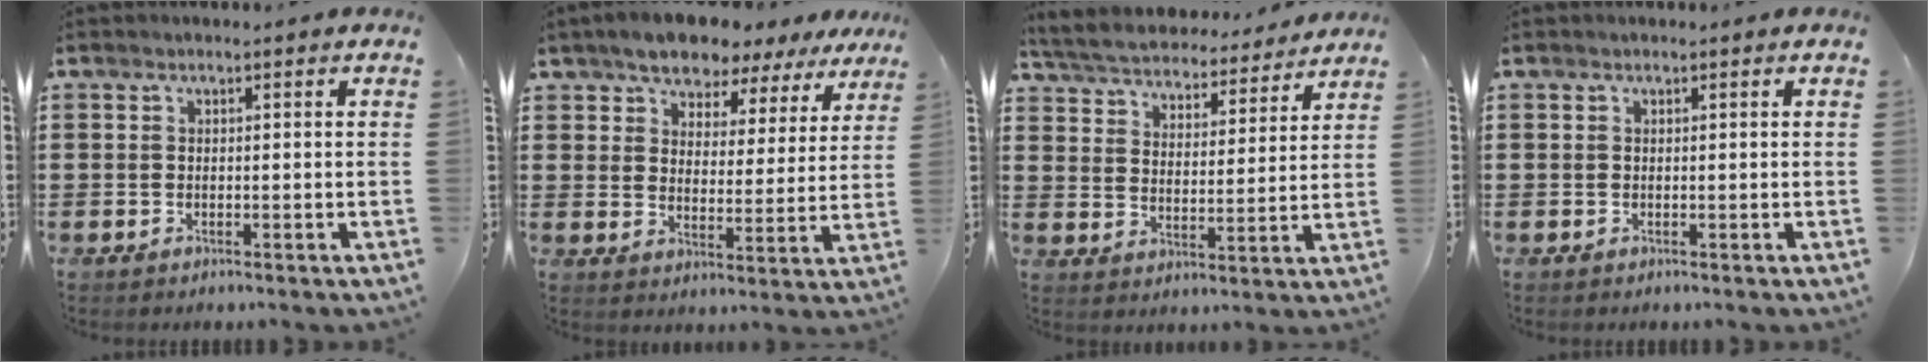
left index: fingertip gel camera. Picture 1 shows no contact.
{"total": 6.2, "force": [5.9, 1.5, 0.8], "torque": [-0.049, -0.028, 0.106]}
{"total": 5.2, "force": [5.1, 0.2, 0.5], "torque": [-0.038, -0.038, 0.085]}
{"total": 0.0}